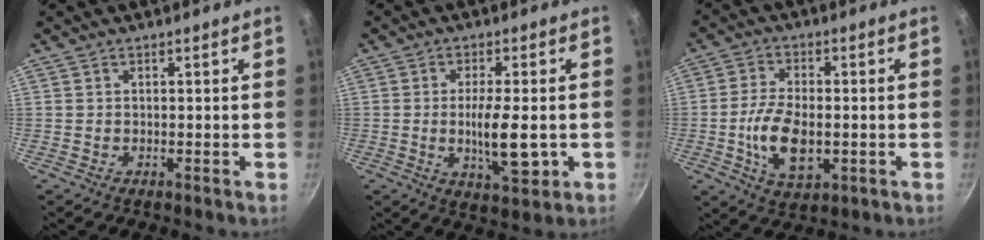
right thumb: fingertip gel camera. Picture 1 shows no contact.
{"total": 9.7, "force": [-1.4, 3.1, 9.1], "torque": [-0.143, -0.004, -0.019]}
{"total": 10.7, "force": [-1.8, 5.8, 8.8], "torque": [-0.164, 0.004, -0.031]}